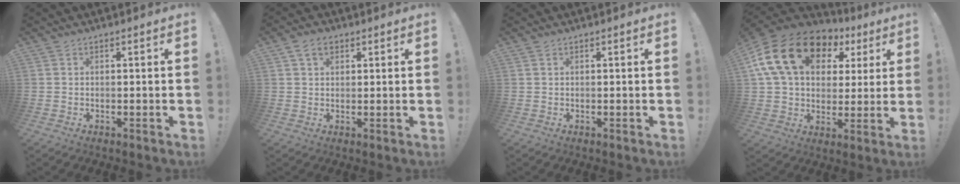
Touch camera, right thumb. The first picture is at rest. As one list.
[{"total": 4.5, "force": [2.2, 2.9, 2.5], "torque": [-0.046, 0.002, 0.043]}, {"total": 0.0}, {"total": 22.0, "force": [8.9, 14.6, 13.9], "torque": [-0.248, -0.020, 0.169]}]